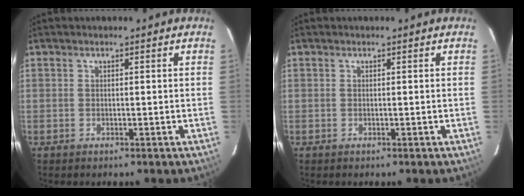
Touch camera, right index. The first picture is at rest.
{"total": 0.0}